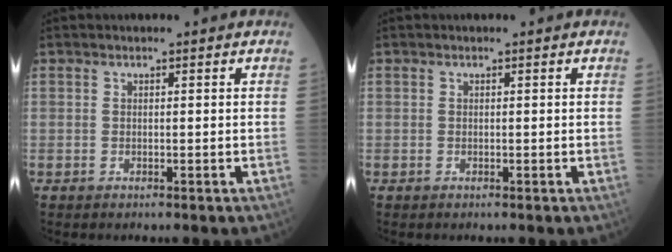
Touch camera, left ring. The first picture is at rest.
{"total": 0.0}